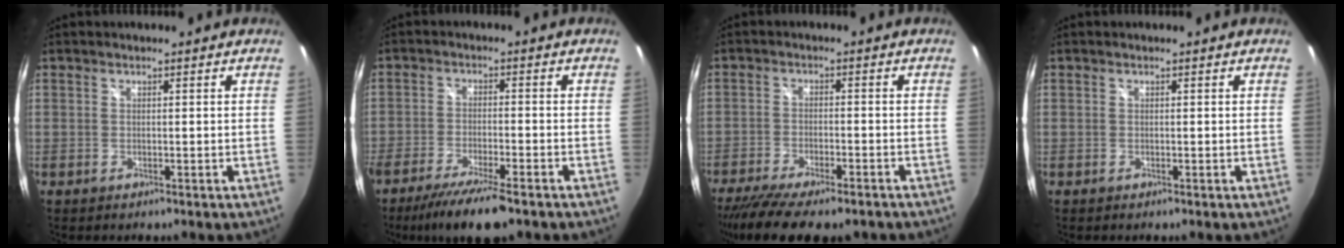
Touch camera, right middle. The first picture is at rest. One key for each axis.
{"total": 10.9, "fx": -8.3, "fy": 1.9, "fz": 6.8, "tx": -0.144, "ty": -0.030, "tz": -0.141}
{"total": 13.9, "fx": -11.1, "fy": 3.0, "fz": 7.7, "tx": -0.158, "ty": -0.051, "tz": -0.173}
{"total": 0.0}